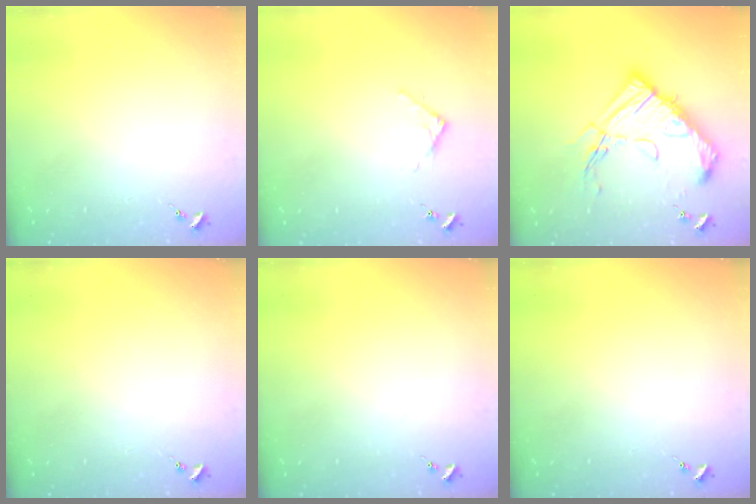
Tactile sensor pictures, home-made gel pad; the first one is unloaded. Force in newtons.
{"total": 2.8, "press": 2.8, "slide": 0.4}
{"total": 19.9, "press": 19.8, "slide": 2.0}
{"total": 0.0}
{"total": 0.0}
{"total": 0.0}